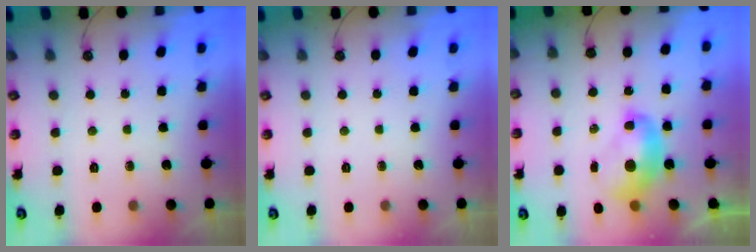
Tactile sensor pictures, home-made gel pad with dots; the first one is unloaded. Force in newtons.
{"total": 0.0}
{"total": 2.6, "press": 2.6, "slide": 0.3}